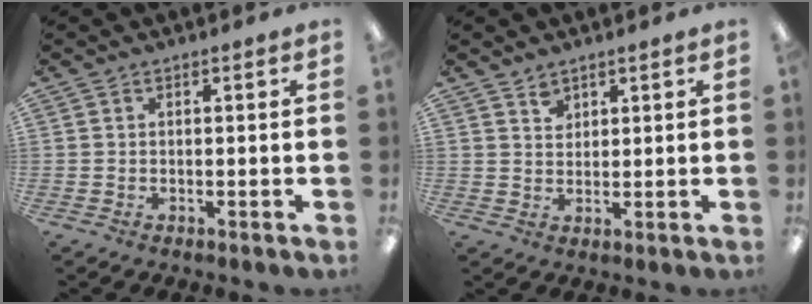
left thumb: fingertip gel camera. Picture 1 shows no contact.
{"total": 2.7, "force": [2.1, 1.6, 0.4], "torque": [0.006, -0.011, 0.039]}